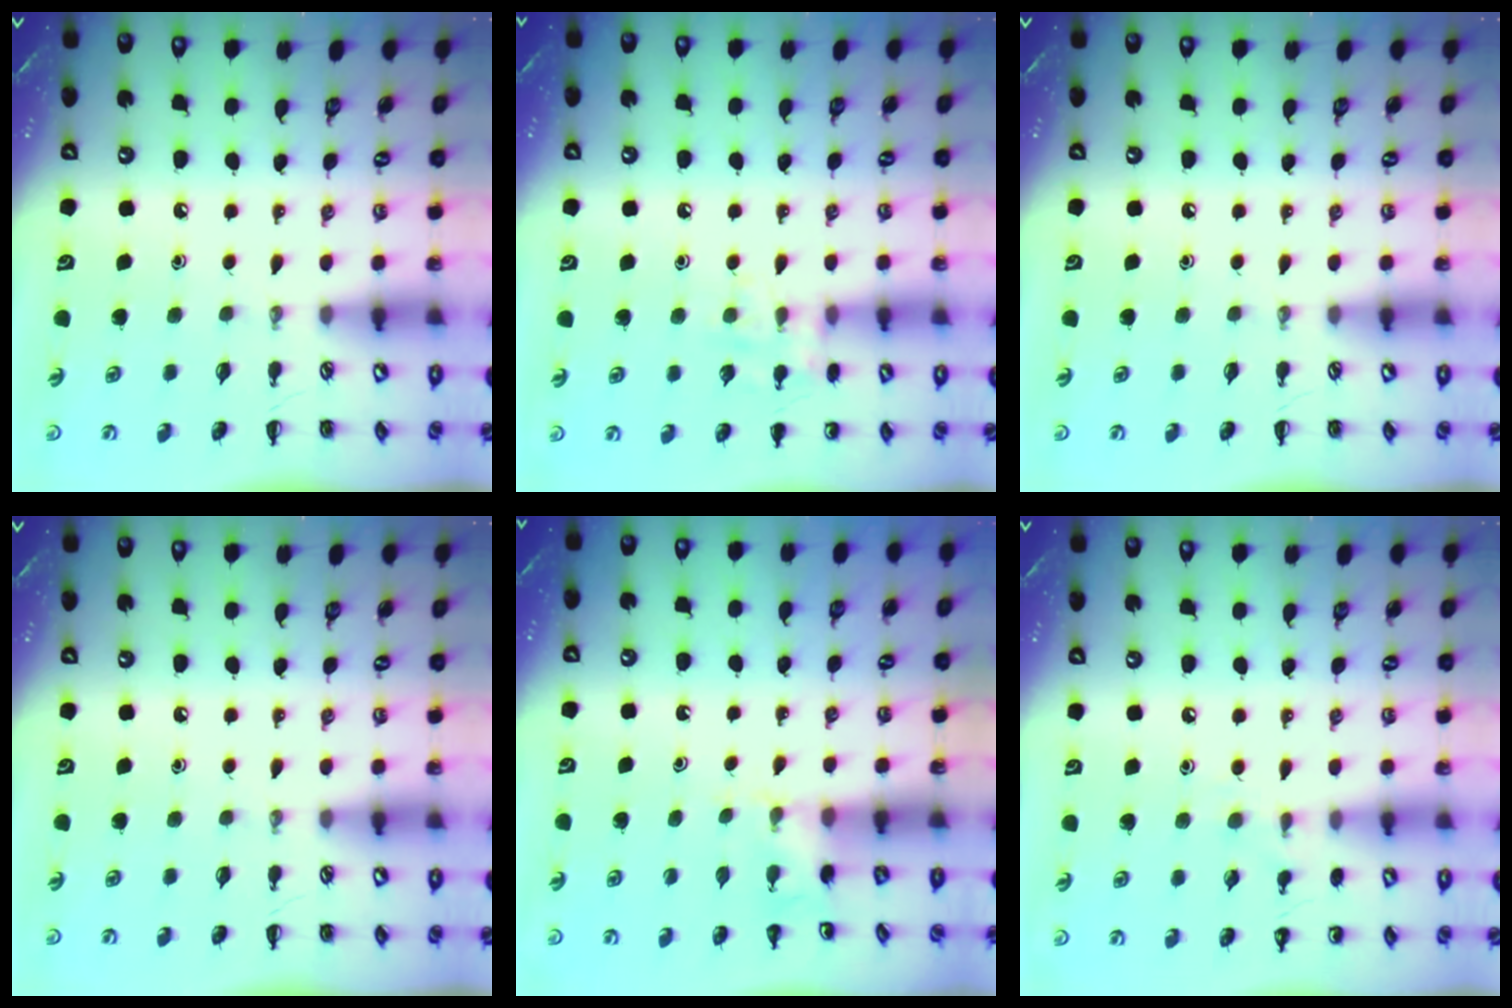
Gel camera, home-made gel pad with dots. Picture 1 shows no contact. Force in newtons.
{"total": 7.8, "press": 7.7, "slide": 0.9}
{"total": 0.0}
{"total": 0.0}
{"total": 4.7, "press": 4.5, "slide": 1.4}
{"total": 6.0, "press": 5.7, "slide": 1.9}